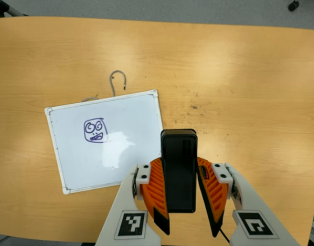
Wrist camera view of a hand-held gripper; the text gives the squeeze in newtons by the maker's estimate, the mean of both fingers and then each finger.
{"total": 8.1, "left": 6.7, "right": 9.4}